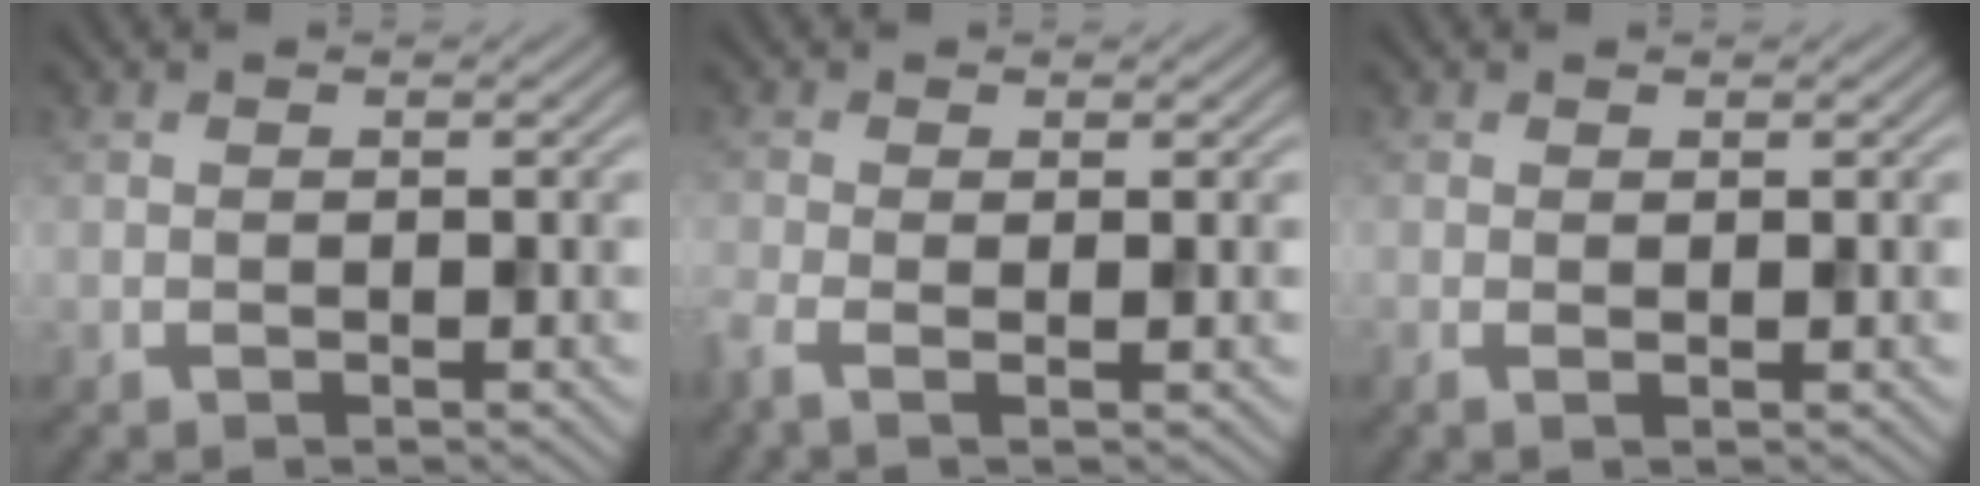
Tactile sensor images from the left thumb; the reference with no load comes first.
{"total": 2.7, "force": [-1.2, 0.8, 2.2], "torque": [-0.052, -0.010, -0.026]}
{"total": 0.7, "force": [0.2, 0.2, 0.6], "torque": [-0.009, 0.000, 0.005]}